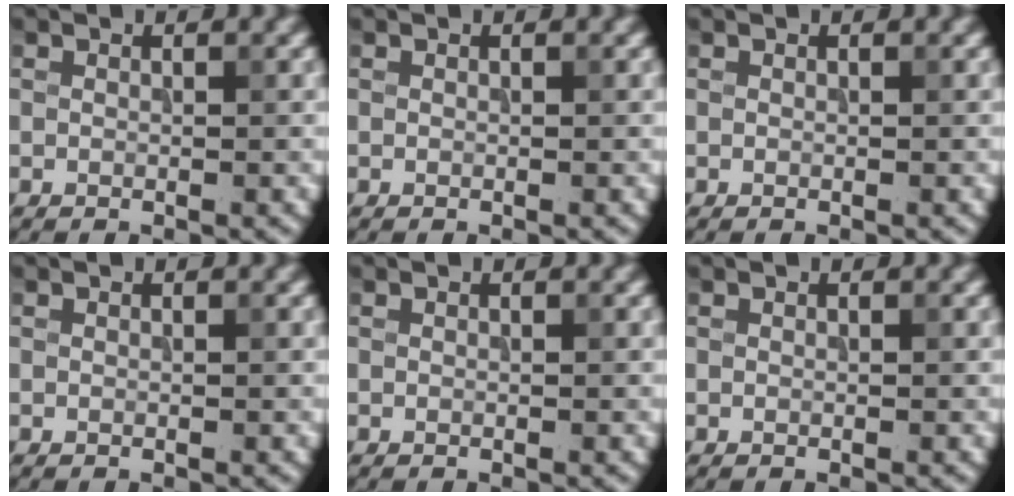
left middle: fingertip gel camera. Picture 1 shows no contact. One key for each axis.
{"total": 0.0}
{"total": 0.0}
{"total": 0.0}
{"total": 0.0}
{"total": 0.0}